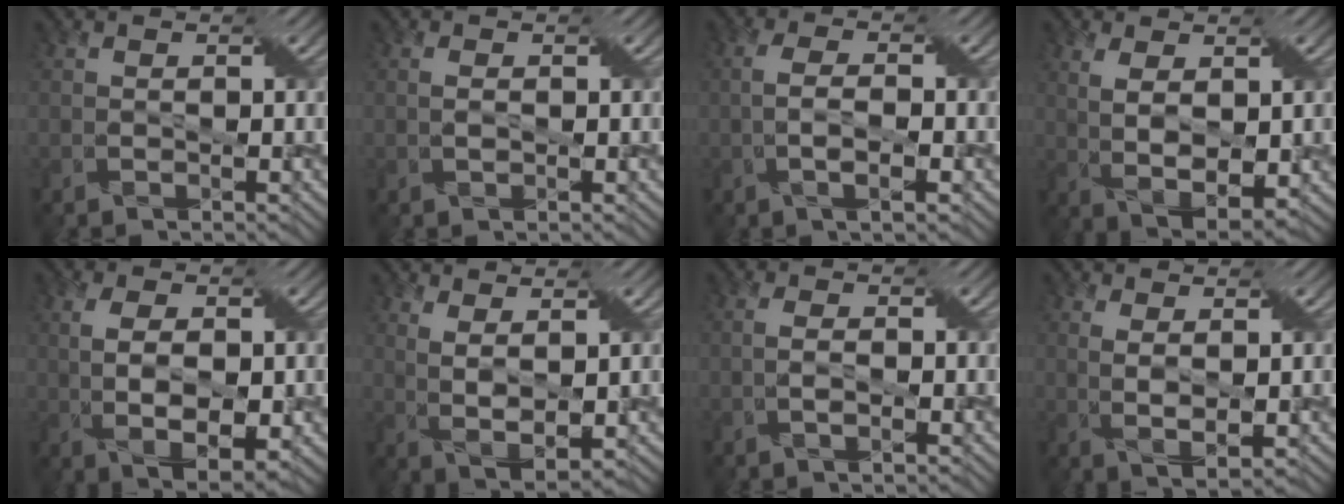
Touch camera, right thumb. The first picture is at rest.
{"total": 0.6, "force": [0.5, 0.2, 0.2], "torque": [-0.007, 0.000, 0.009]}
{"total": 2.7, "force": [-0.6, 0.5, 2.6], "torque": [-0.062, 0.003, -0.017]}
{"total": 5.0, "force": [1.3, 2.3, 4.3], "torque": [-0.098, -0.004, 0.027]}
{"total": 6.9, "force": [-0.1, 3.6, 5.9], "torque": [-0.110, -0.003, 0.006]}
{"total": 3.6, "force": [2.0, 0.8, 2.8], "torque": [-0.070, -0.004, 0.037]}
{"total": 0.9, "force": [0.1, 0.1, 0.9], "torque": [-0.025, 0.001, -0.003]}
{"total": 2.6, "force": [1.1, 0.5, 2.3], "torque": [-0.059, -0.001, 0.021]}